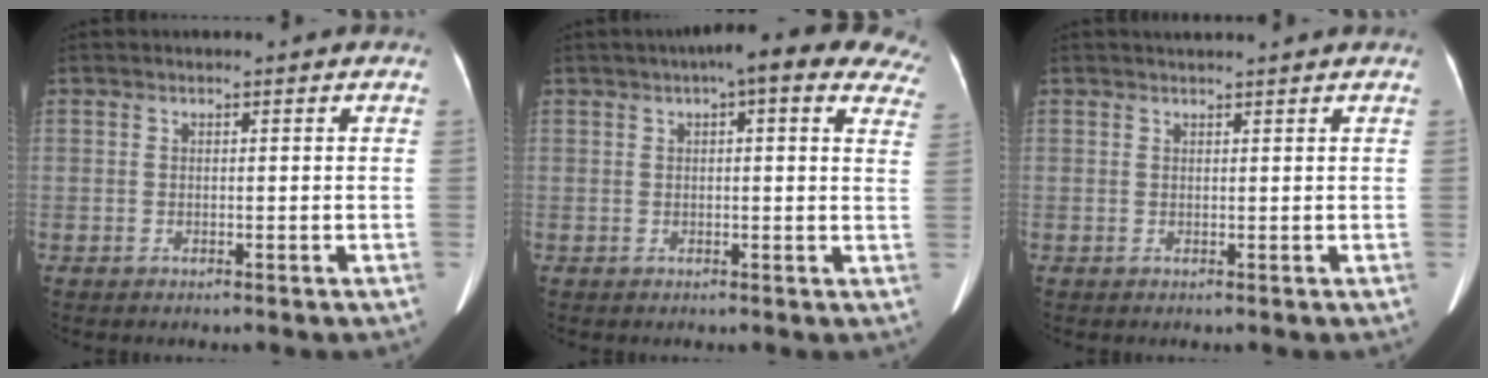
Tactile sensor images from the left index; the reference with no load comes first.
{"total": 14.8, "force": [10.8, 3.6, 9.4], "torque": [-0.104, 0.028, 0.106]}
{"total": 2.9, "force": [2.7, -0.3, 0.9], "torque": [-0.014, 0.021, 0.038]}